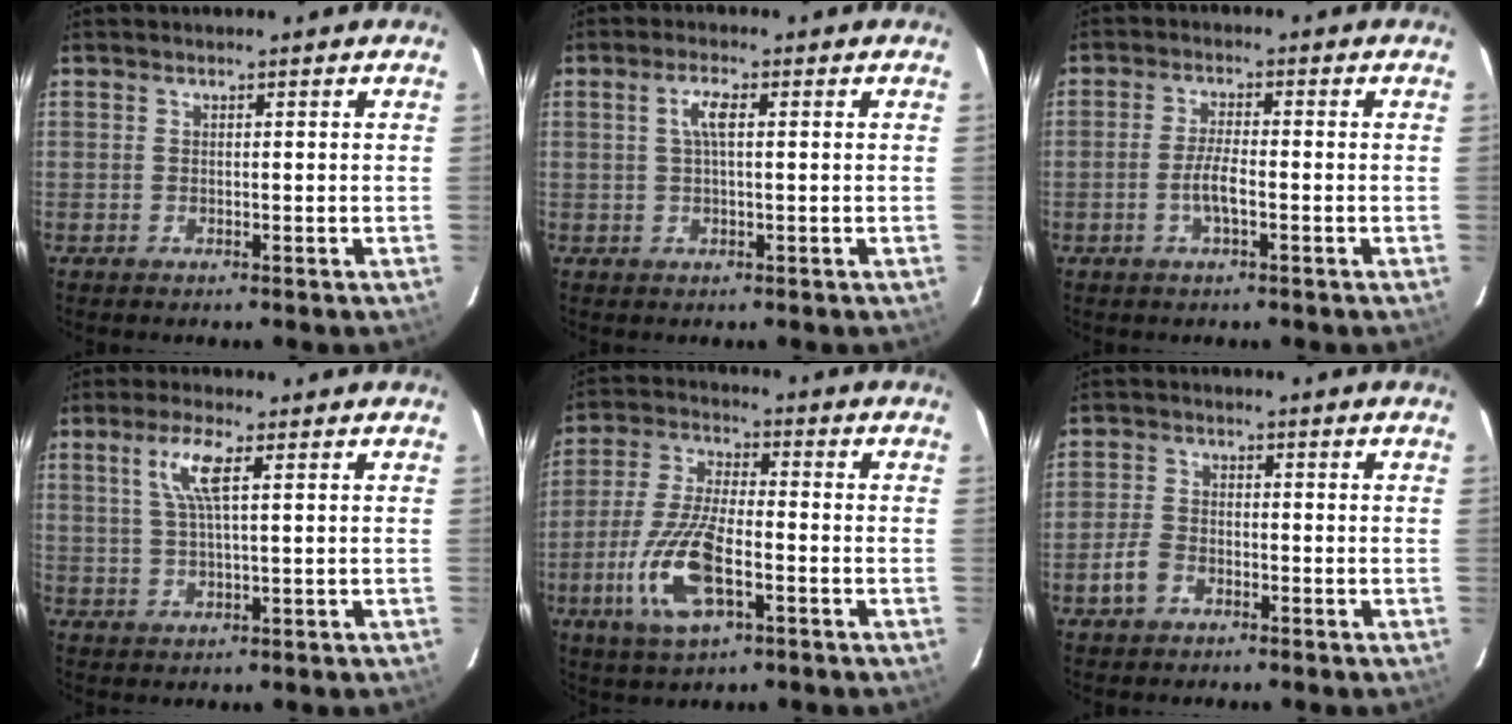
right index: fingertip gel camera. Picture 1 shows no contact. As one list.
[{"total": 3.1, "force": [0.6, 0.7, 3.0], "torque": [-0.061, 0.006, 0.011]}, {"total": 4.1, "force": [-1.5, 0.8, 3.7], "torque": [-0.077, 0.000, -0.030]}, {"total": 5.7, "force": [2.1, 0.8, 5.3], "torque": [-0.106, 0.004, 0.042]}, {"total": 13.5, "force": [-5.0, 4.9, 11.5], "torque": [-0.250, -0.009, -0.095]}, {"total": 4.4, "force": [-2.4, 3.0, 2.2], "torque": [-0.053, 0.009, -0.043]}]